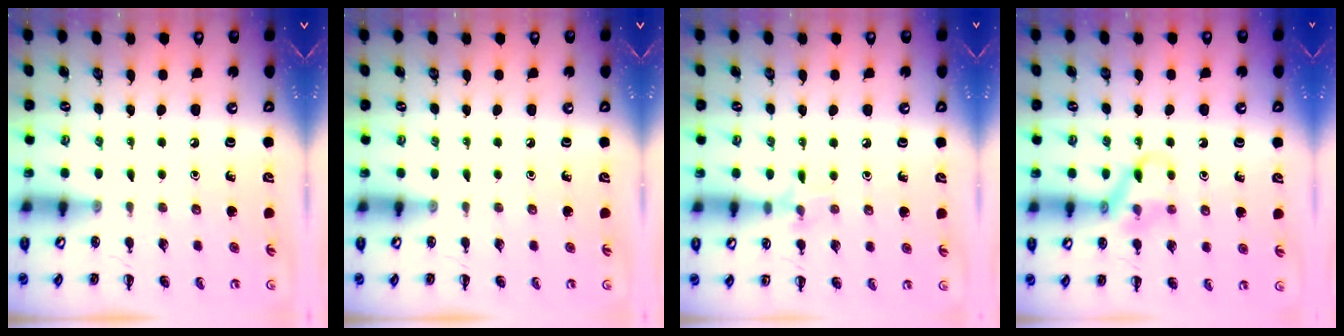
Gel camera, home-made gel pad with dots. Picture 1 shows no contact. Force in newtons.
{"total": 0.0}
{"total": 6.5, "press": 6.2, "slide": 2.1}
{"total": 11.0, "press": 10.9, "slide": 1.3}